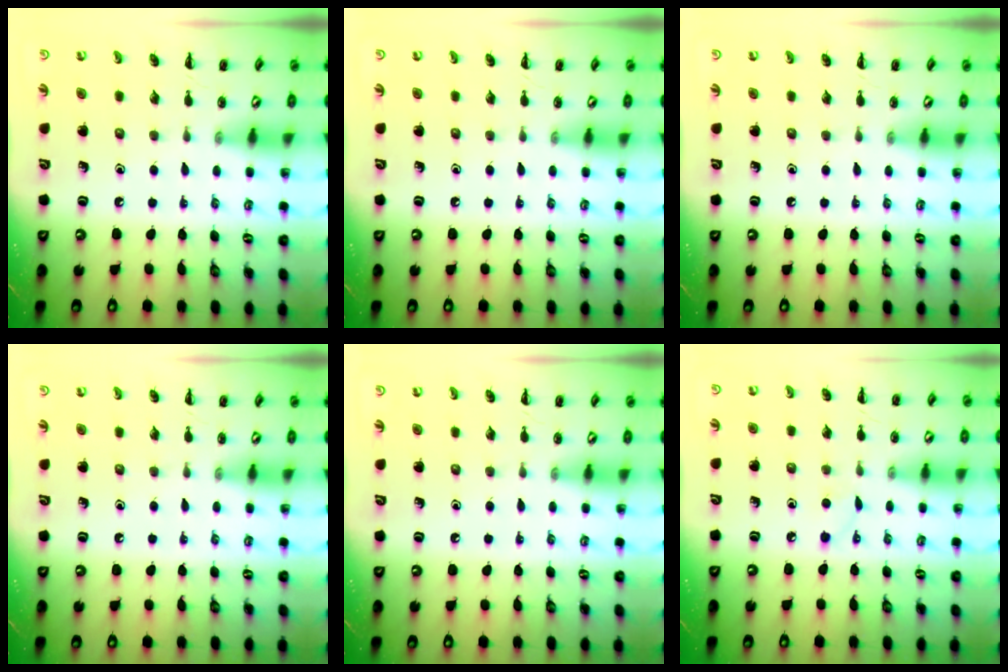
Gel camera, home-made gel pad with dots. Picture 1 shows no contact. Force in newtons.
{"total": 0.0}
{"total": 0.0}
{"total": 0.0}
{"total": 0.0}
{"total": 2.7, "press": 2.5, "slide": 0.9}